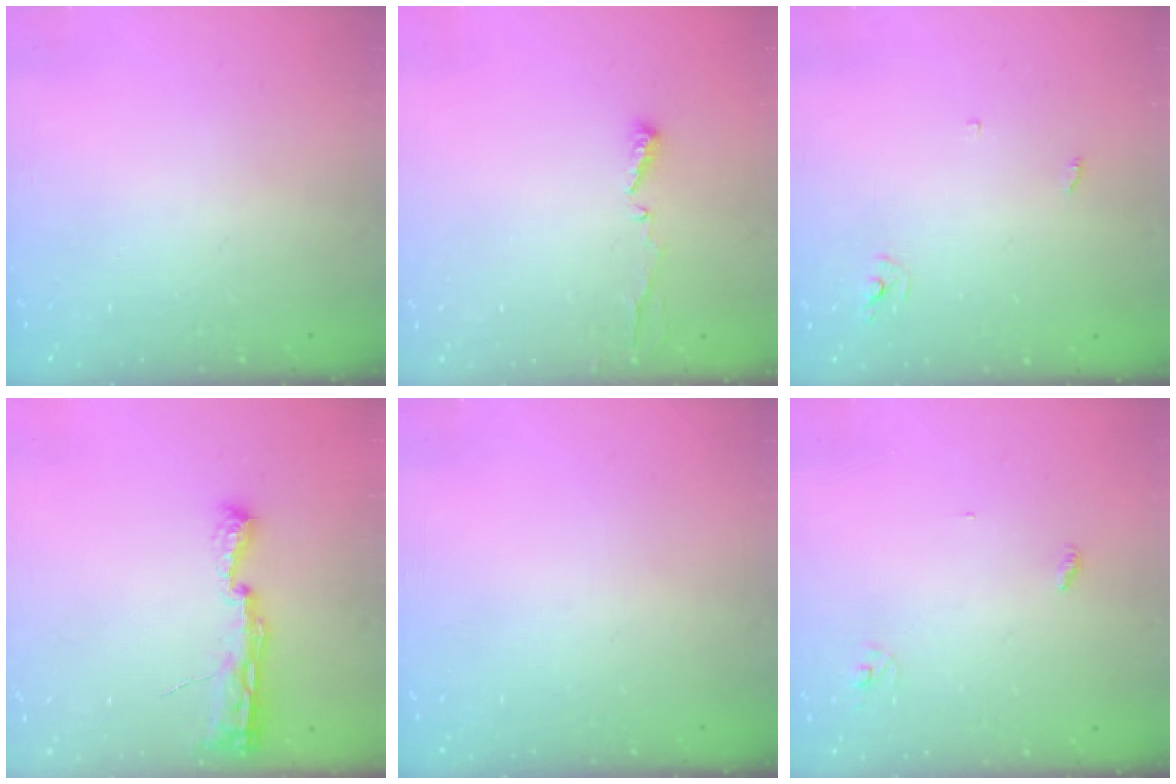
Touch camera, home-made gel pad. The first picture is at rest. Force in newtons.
{"total": 4.8, "press": 4.8, "slide": 0.3}
{"total": 2.4, "press": 2.4, "slide": 0.2}
{"total": 8.0, "press": 8.0, "slide": 0.8}
{"total": 0.0}
{"total": 2.8, "press": 2.8, "slide": 0.3}